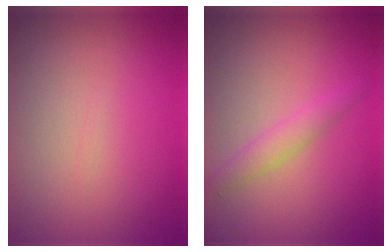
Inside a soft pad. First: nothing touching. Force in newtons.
{"total": 1.9, "press": 1.9, "slide": 0.1}